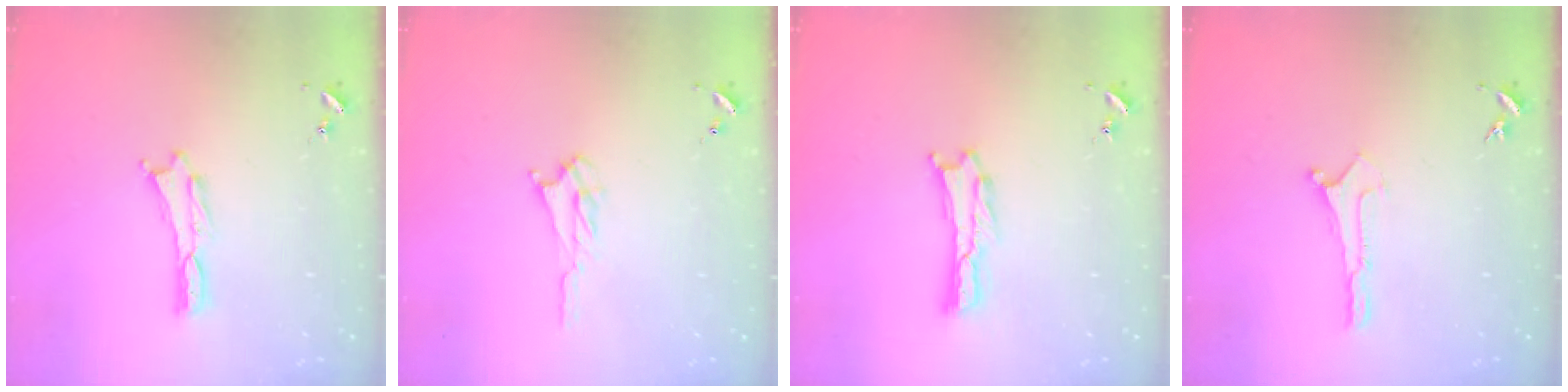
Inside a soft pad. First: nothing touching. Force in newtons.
{"total": 2.5, "press": 2.5, "slide": 0.3}
{"total": 0.7, "press": 0.7, "slide": 0.2}
{"total": 0.0}